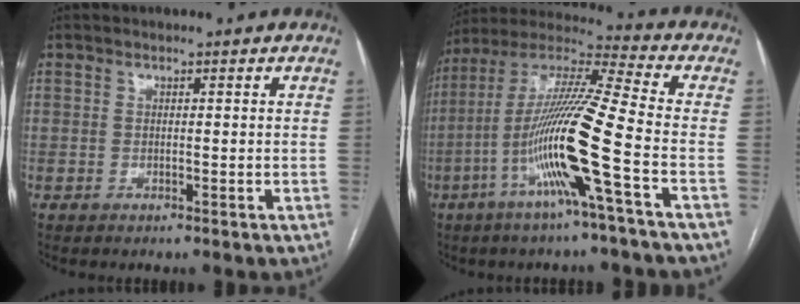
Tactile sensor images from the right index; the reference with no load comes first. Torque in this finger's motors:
{"motor_torque": [2.14, 0.00, 1.05, 0.21]}